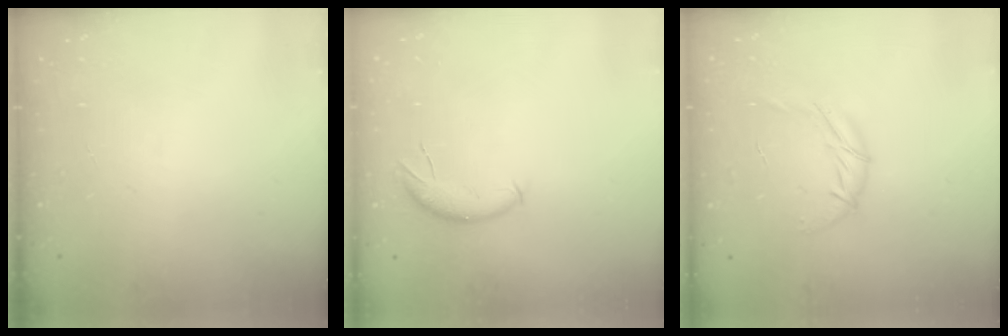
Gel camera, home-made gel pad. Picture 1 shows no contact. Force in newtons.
{"total": 7.3, "press": 7.2, "slide": 0.6}
{"total": 6.8, "press": 6.8, "slide": 0.5}